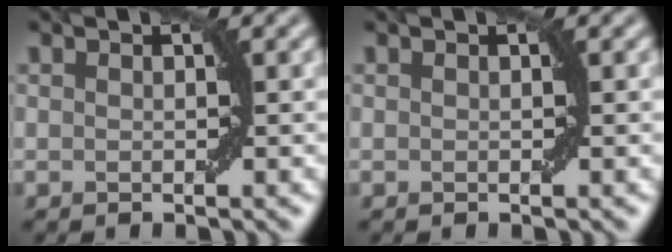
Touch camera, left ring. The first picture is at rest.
{"total": 0.0}